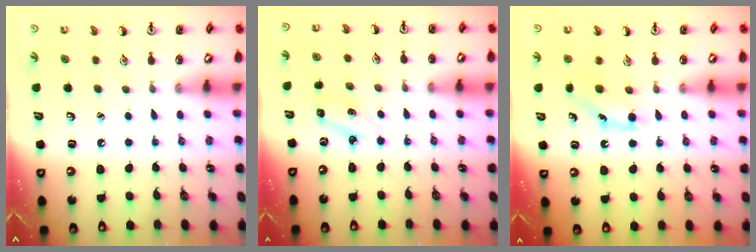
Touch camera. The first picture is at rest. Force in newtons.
{"total": 2.5, "press": 2.3, "slide": 0.9}
{"total": 5.1, "press": 4.7, "slide": 1.8}